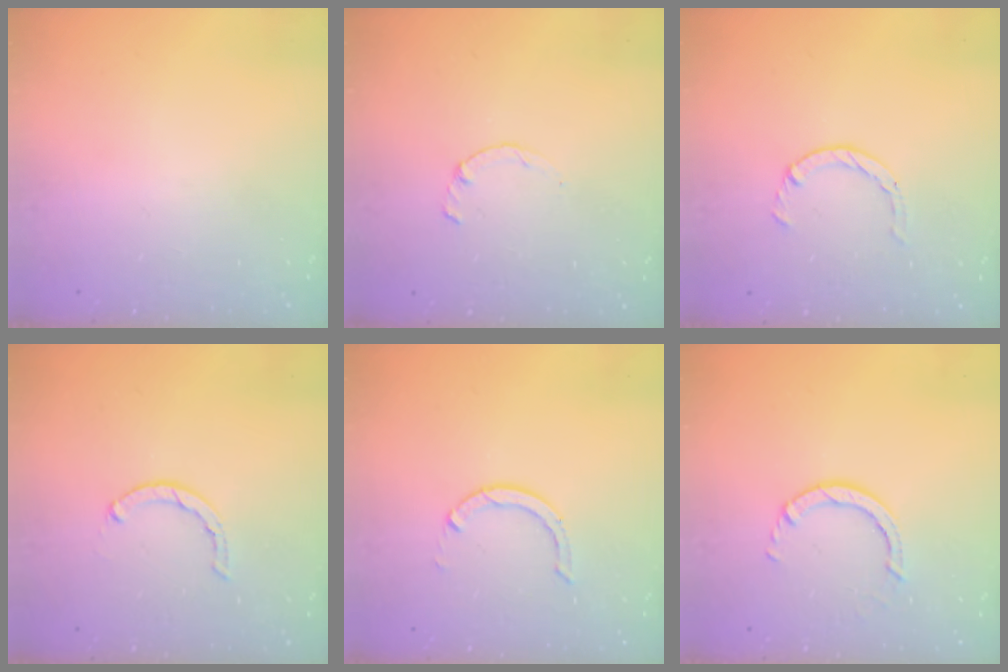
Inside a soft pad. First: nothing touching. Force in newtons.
{"total": 0.9, "press": 0.8, "slide": 0.3}
{"total": 2.1, "press": 2.1, "slide": 0.3}
{"total": 1.6, "press": 1.5, "slide": 0.4}
{"total": 2.9, "press": 2.9, "slide": 0.4}
{"total": 3.0, "press": 3.0, "slide": 0.4}